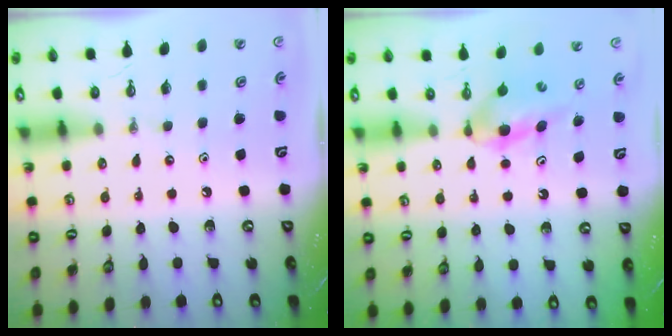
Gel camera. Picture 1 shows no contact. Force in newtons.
{"total": 5.0, "press": 4.7, "slide": 1.7}